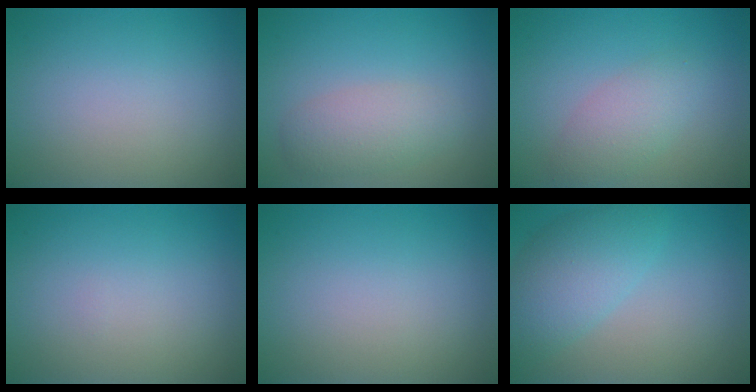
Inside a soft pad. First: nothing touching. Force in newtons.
{"total": 2.9, "press": 2.9, "slide": 0.1}
{"total": 2.9, "press": 2.9, "slide": 0.2}
{"total": 0.0}
{"total": 0.0}
{"total": 5.0, "press": 5.0, "slide": 0.1}